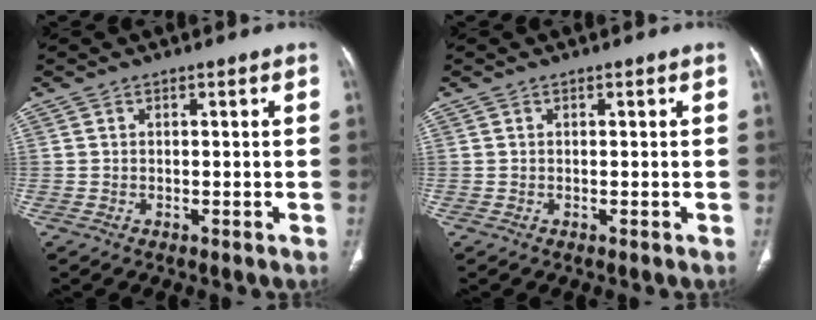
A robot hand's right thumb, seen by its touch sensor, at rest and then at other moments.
{"total": 0.0}